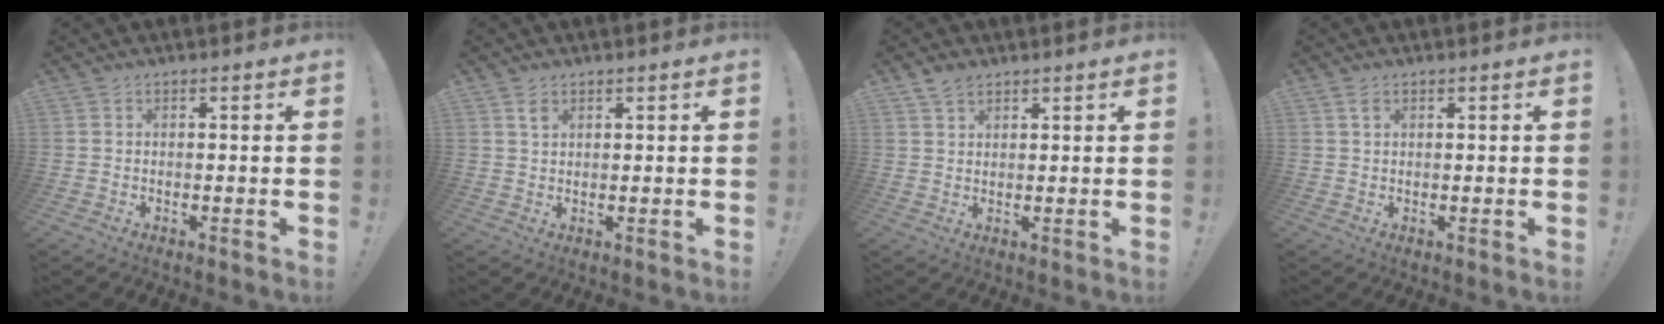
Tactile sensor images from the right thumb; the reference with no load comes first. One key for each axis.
{"total": 2.2, "fx": 1.4, "fy": 1.3, "fz": 1.1, "tx": -0.015, "ty": -0.004, "tz": 0.024}
{"total": 3.3, "fx": 2.5, "fy": 1.6, "fz": 1.4, "tx": -0.021, "ty": -0.011, "tz": 0.047}
{"total": 1.9, "fx": 1.0, "fy": 1.0, "fz": 1.2, "tx": -0.025, "ty": 0.002, "tz": 0.019}